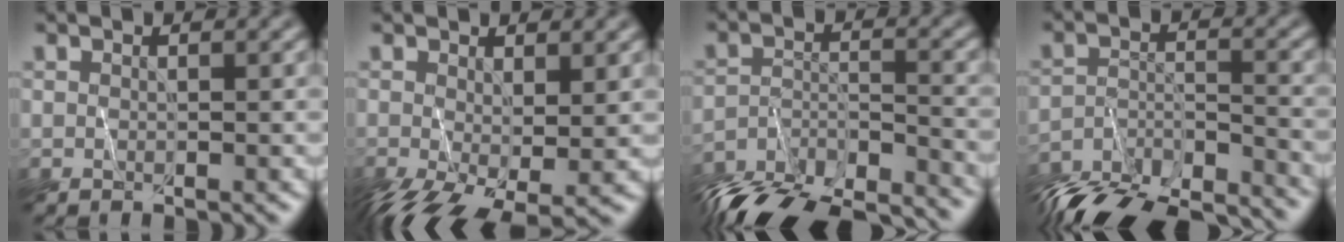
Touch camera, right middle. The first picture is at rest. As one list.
[{"total": 6.5, "force": [-2.6, 3.1, 5.0], "torque": [-0.111, -0.027, -0.037]}, {"total": 13.5, "force": [-12.9, 2.7, 2.6], "torque": [-0.045, -0.020, -0.188]}, {"total": 13.4, "force": [-12.9, 2.5, 2.5], "torque": [-0.045, -0.019, -0.187]}]